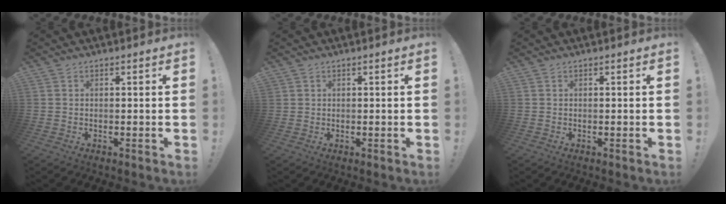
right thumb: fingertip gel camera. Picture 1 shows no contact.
{"total": 0.9, "force": [0.4, 0.8, 0.0], "torque": [0.008, -0.004, 0.007]}
{"total": 0.0}